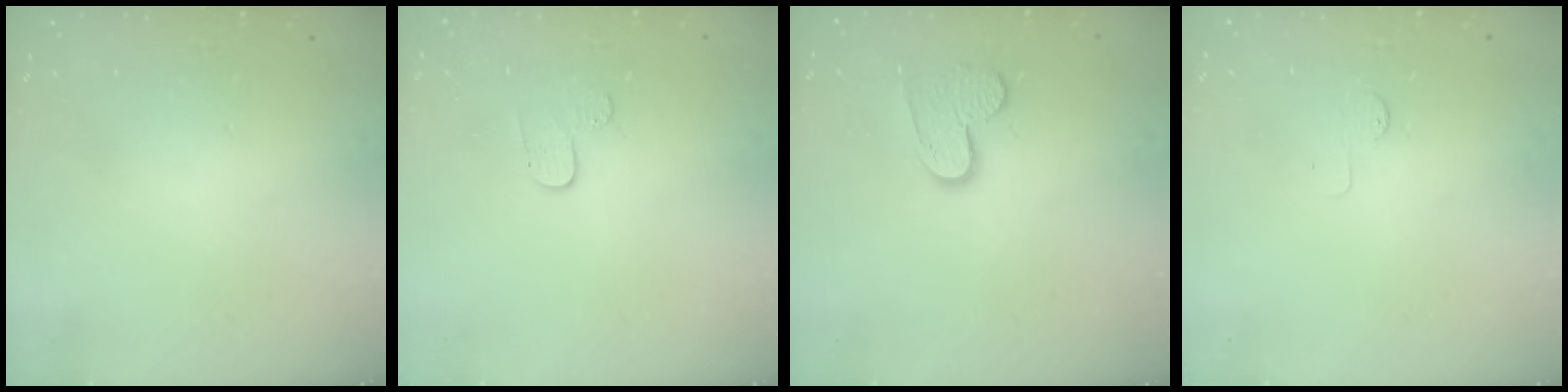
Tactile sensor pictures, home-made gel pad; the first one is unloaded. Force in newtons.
{"total": 3.9, "press": 3.9, "slide": 0.4}
{"total": 9.9, "press": 9.8, "slide": 0.7}
{"total": 2.6, "press": 2.6, "slide": 0.3}